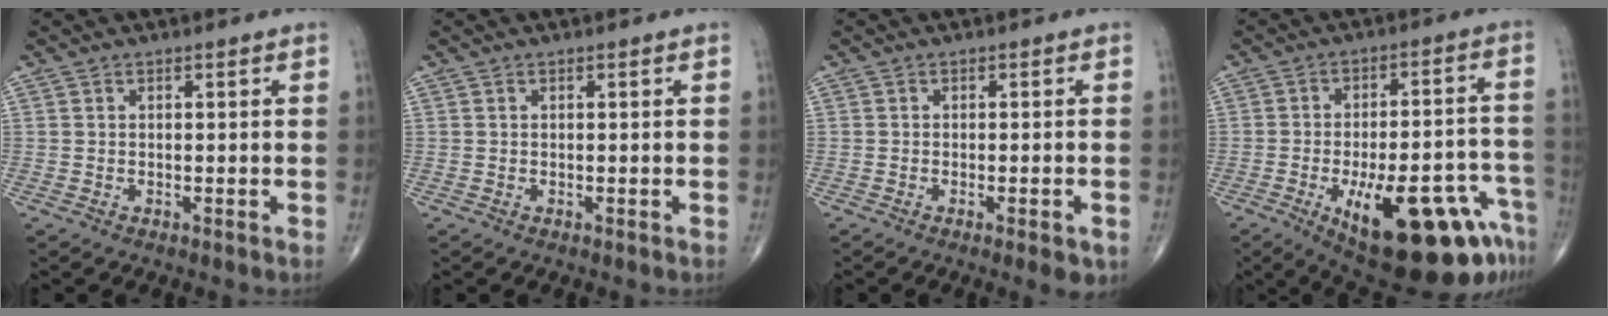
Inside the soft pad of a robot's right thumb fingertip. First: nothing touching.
{"total": 0.0}
{"total": 3.4, "force": [-1.5, 0.8, 3.0], "torque": [-0.039, -0.001, -0.018]}
{"total": 23.5, "force": [-11.2, 8.4, 18.9], "torque": [-0.205, 0.036, -0.143]}